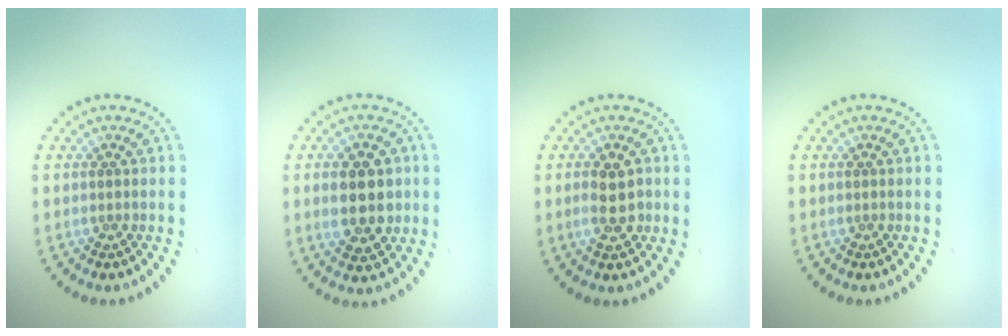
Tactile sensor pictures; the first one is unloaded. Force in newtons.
{"total": 5.4, "press": 5.4, "slide": 0.5}
{"total": 2.9, "press": 2.8, "slide": 0.2}
{"total": 0.0}